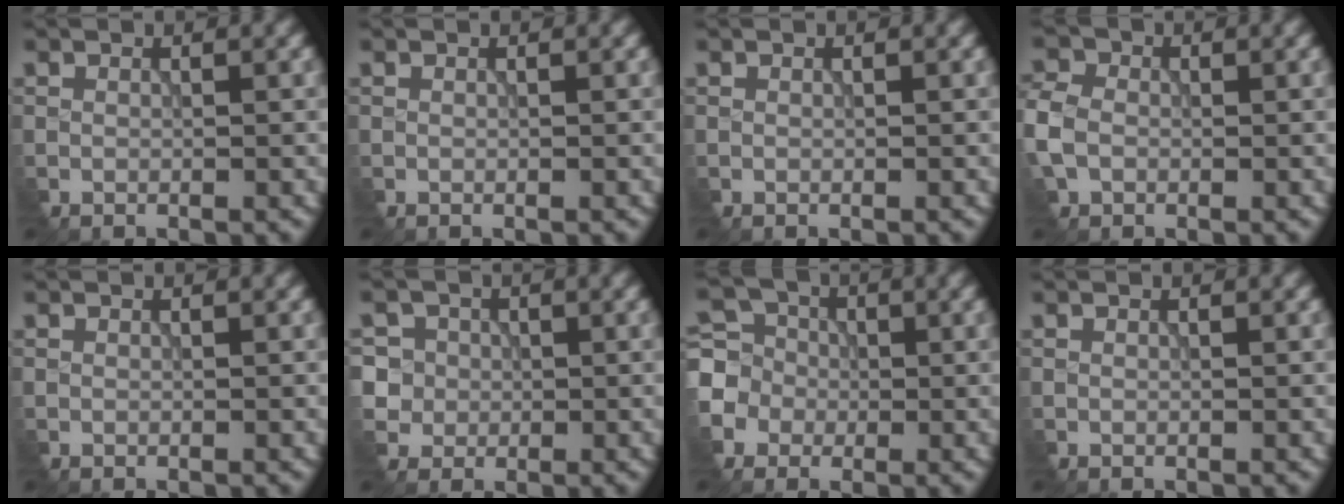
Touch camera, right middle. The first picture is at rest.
{"total": 0.0}
{"total": 0.0}
{"total": 3.9, "force": [-0.3, 3.1, 2.2], "torque": [-0.070, 0.003, -0.013]}
{"total": 0.0}
{"total": 5.1, "force": [1.5, 4.8, 1.3], "torque": [-0.037, 0.024, 0.009]}
{"total": 4.9, "force": [-1.2, 4.6, 1.4], "torque": [-0.033, 0.014, -0.036]}
{"total": 0.0}